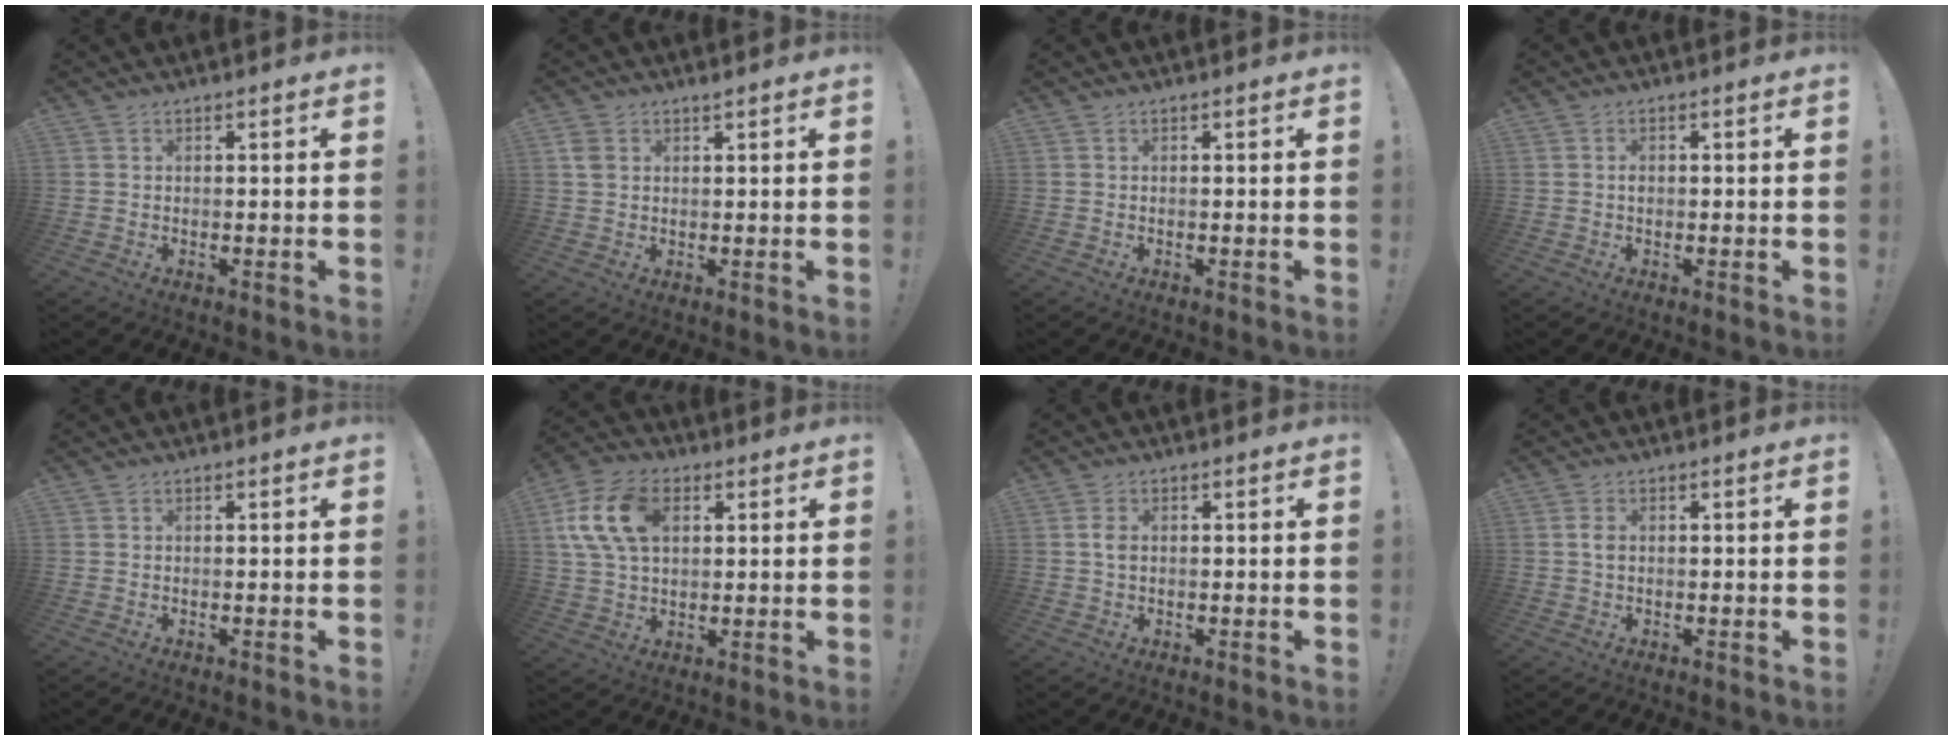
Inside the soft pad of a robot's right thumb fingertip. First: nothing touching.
{"total": 2.6, "force": [1.6, 1.4, 1.5], "torque": [-0.024, -0.004, 0.029]}
{"total": 0.0}
{"total": 0.8, "force": [-0.2, 0.6, 0.6], "torque": [-0.016, 0.004, -0.003]}
{"total": 0.0}
{"total": 15.5, "force": [4.4, 10.1, 10.9], "torque": [-0.205, 0.008, 0.087]}
{"total": 2.4, "force": [0.2, 1.5, 1.8], "torque": [-0.028, 0.003, 0.002]}
{"total": 2.0, "force": [0.2, 1.3, 1.5], "torque": [-0.023, 0.002, 0.001]}